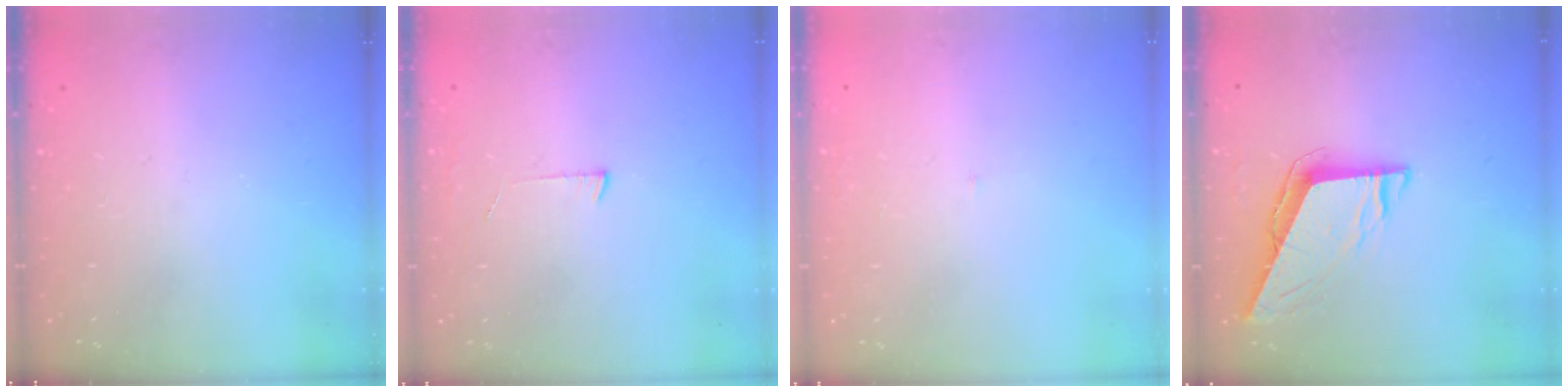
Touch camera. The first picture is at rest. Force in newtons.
{"total": 3.0, "press": 3.0, "slide": 0.3}
{"total": 2.0, "press": 2.0, "slide": 0.1}
{"total": 7.5, "press": 7.5, "slide": 0.3}